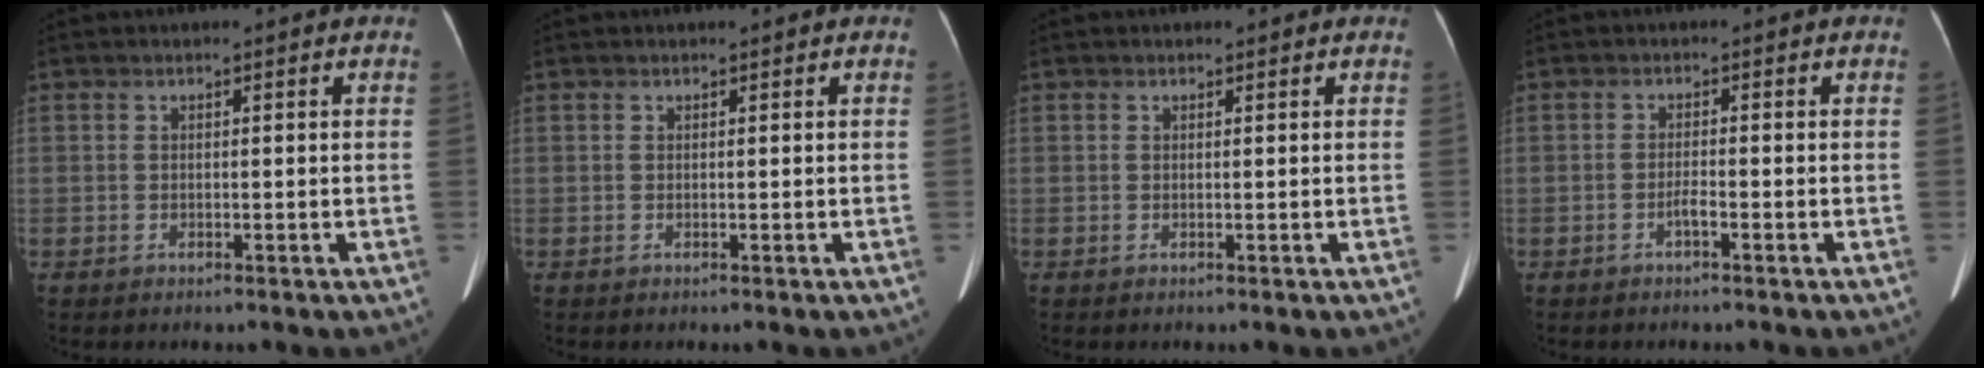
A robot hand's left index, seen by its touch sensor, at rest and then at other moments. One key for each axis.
{"total": 1.0, "fx": 0.9, "fy": 0.1, "fz": 0.4, "tx": -0.009, "ty": 0.003, "tz": 0.011}
{"total": 1.0, "fx": 0.9, "fy": 0.3, "fz": 0.4, "tx": -0.008, "ty": 0.000, "tz": 0.009}
{"total": 1.3, "fx": -1.1, "fy": -0.2, "fz": 0.7, "tx": -0.007, "ty": -0.006, "tz": -0.017}